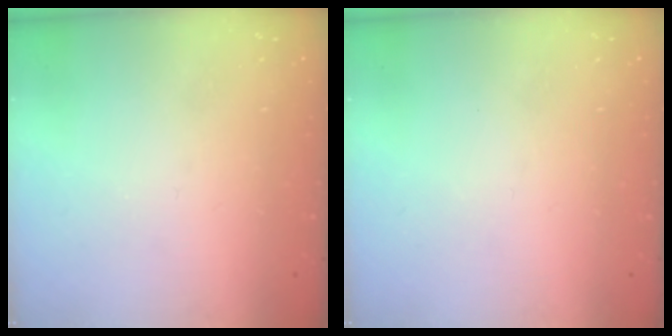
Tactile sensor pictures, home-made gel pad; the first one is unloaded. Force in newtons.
{"total": 0.0}